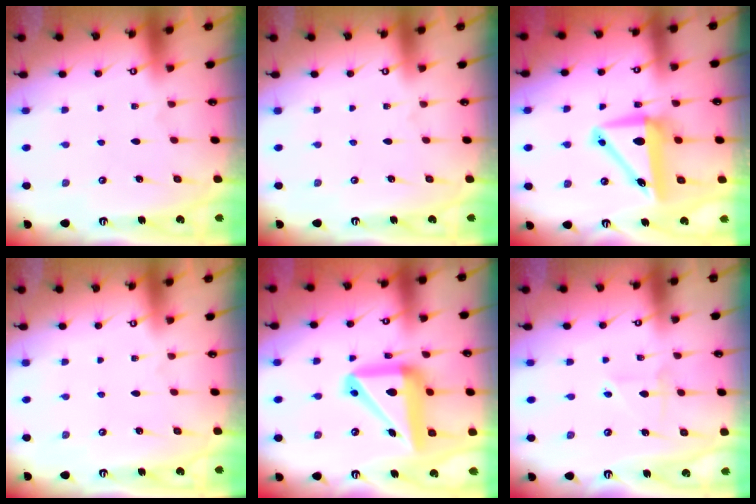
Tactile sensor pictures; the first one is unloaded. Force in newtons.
{"total": 0.0}
{"total": 9.3, "press": 8.7, "slide": 3.2}
{"total": 0.0}
{"total": 20.2, "press": 20.0, "slide": 2.5}
{"total": 2.7, "press": 2.7, "slide": 0.3}